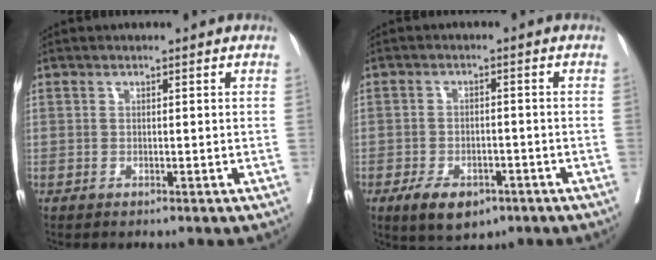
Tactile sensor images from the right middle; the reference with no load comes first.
{"total": 7.2, "force": [-4.4, 3.7, 4.2], "torque": [-0.068, -0.002, -0.067]}